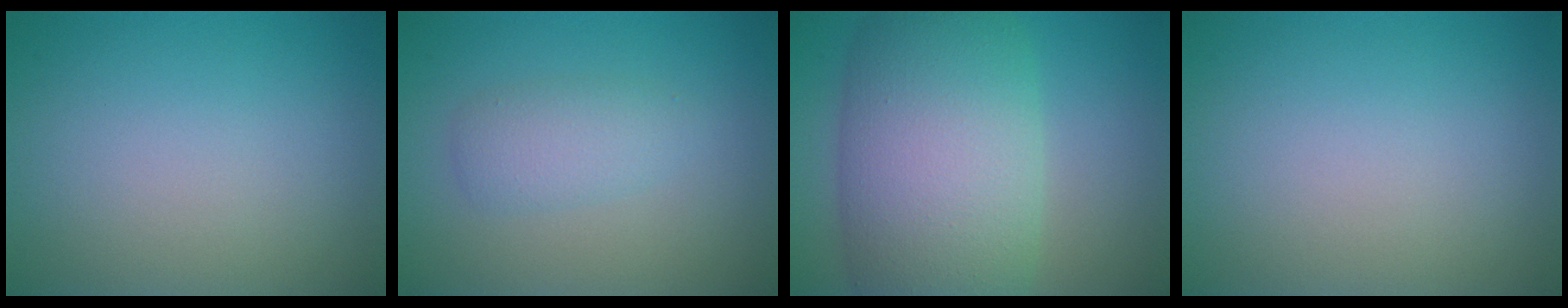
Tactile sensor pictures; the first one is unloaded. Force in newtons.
{"total": 2.3, "press": 2.3, "slide": 0.1}
{"total": 11.9, "press": 11.9, "slide": 0.6}
{"total": 0.0}